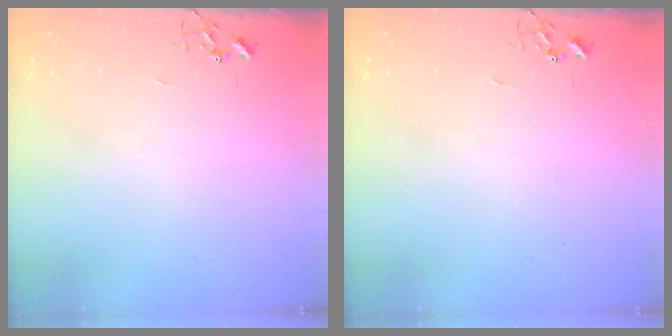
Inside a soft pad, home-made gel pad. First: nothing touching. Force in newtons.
{"total": 0.0}